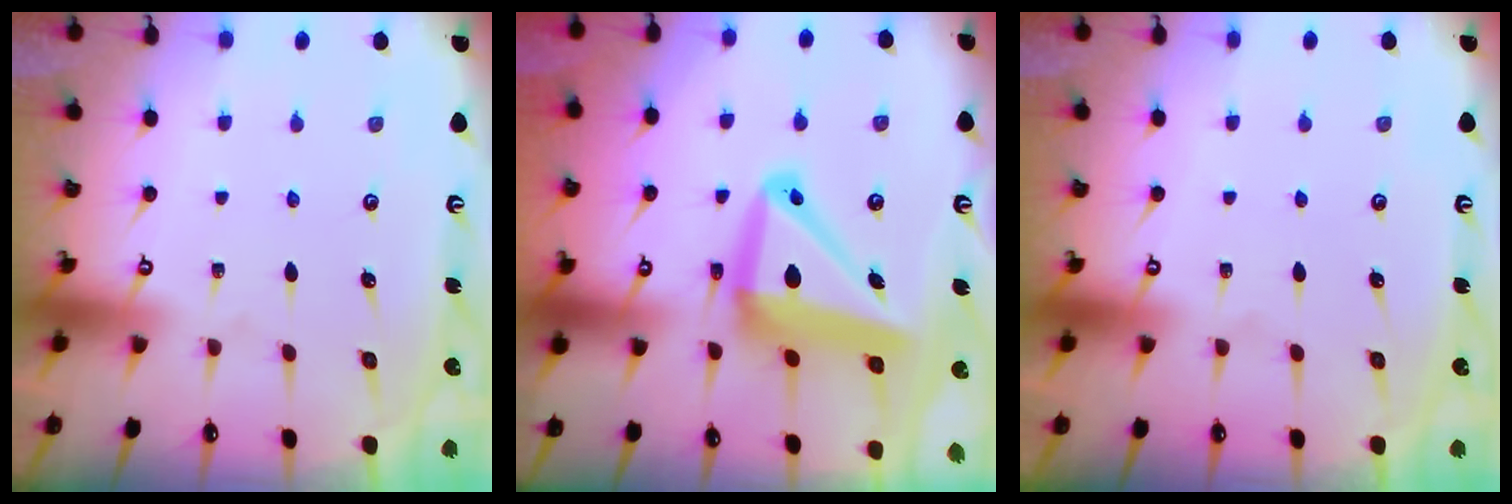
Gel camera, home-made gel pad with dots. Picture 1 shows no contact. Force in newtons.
{"total": 15.9, "press": 15.8, "slide": 2.3}
{"total": 0.0}